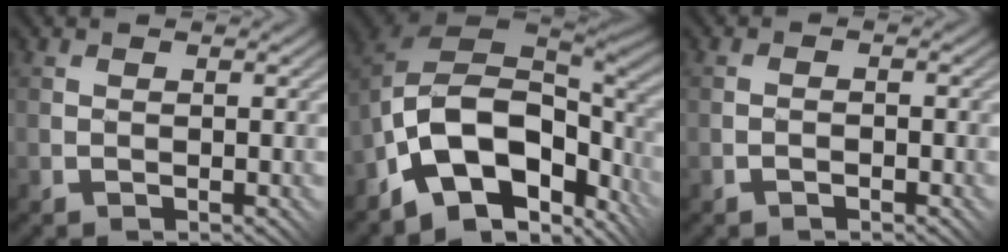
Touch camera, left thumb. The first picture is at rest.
{"total": 14.6, "force": [-5.8, 8.1, 10.6], "torque": [-0.205, -0.016, -0.097]}
{"total": 1.0, "force": [-0.7, 0.4, 0.6], "torque": [0.000, 0.009, -0.014]}